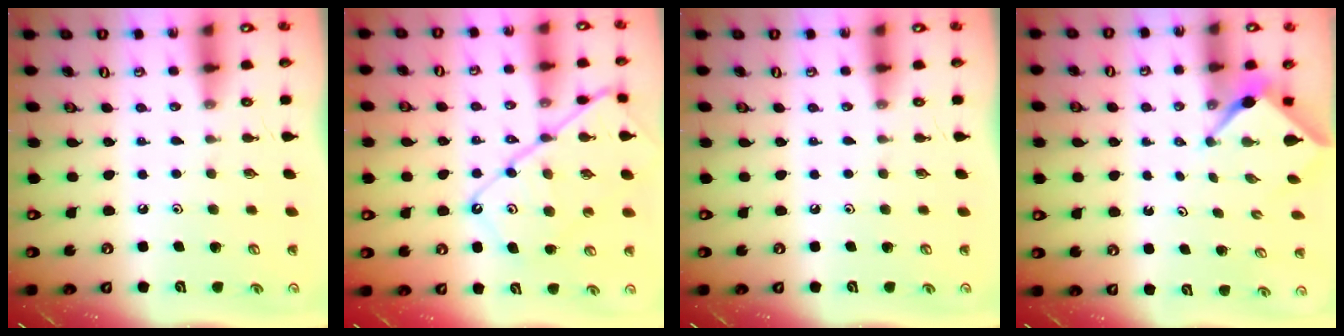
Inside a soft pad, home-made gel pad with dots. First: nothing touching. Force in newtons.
{"total": 14.9, "press": 14.8, "slide": 1.7}
{"total": 0.0}
{"total": 2.4, "press": 2.4, "slide": 0.2}